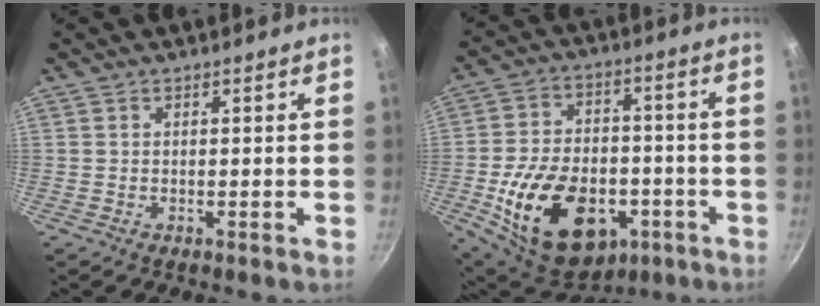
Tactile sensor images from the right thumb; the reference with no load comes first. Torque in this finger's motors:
{"motor_torque": [0.01, 1.07, 1.06, -0.69, 0.32]}